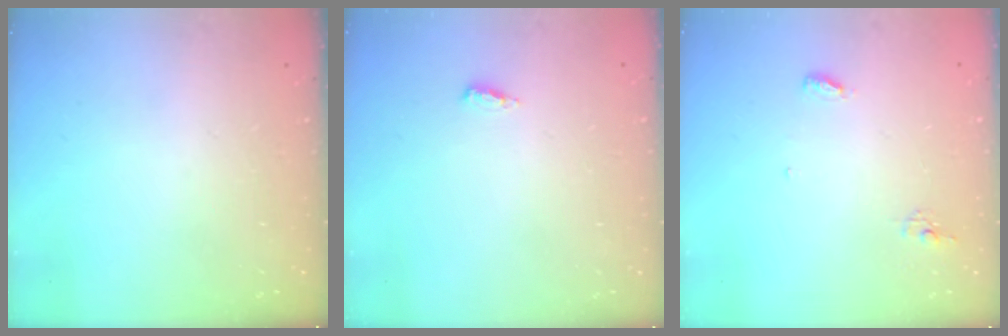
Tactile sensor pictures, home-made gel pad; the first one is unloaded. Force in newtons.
{"total": 2.7, "press": 2.5, "slide": 1.0}
{"total": 4.8, "press": 4.8, "slide": 0.3}